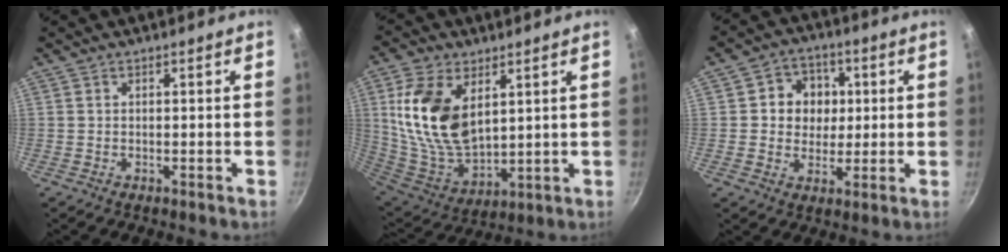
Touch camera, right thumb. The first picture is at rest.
{"total": 17.7, "force": [5.4, 10.5, 13.2], "torque": [-0.244, -0.036, 0.118]}
{"total": 8.9, "force": [1.4, 8.0, 3.7], "torque": [-0.014, 0.001, 0.013]}